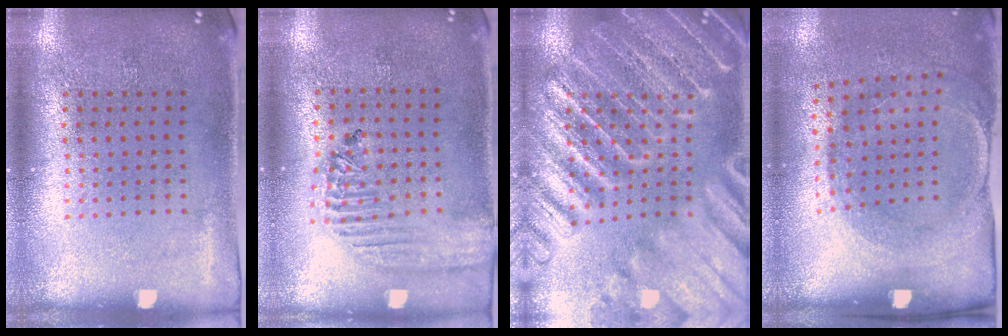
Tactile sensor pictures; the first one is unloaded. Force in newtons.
{"total": 1.9, "press": 1.7, "slide": 0.8}
{"total": 4.4, "press": 4.4, "slide": 0.5}
{"total": 1.7, "press": 1.2, "slide": 1.1}